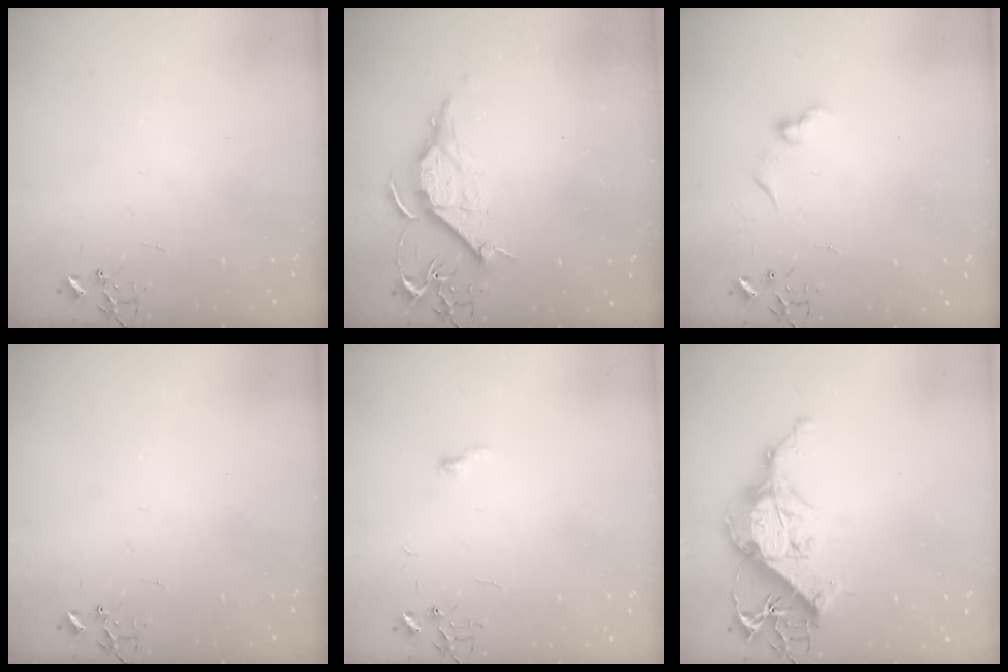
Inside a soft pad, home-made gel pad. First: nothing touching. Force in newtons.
{"total": 10.7, "press": 10.7, "slide": 0.7}
{"total": 6.3, "press": 6.3, "slide": 0.5}
{"total": 0.0}
{"total": 3.5, "press": 3.5, "slide": 0.4}
{"total": 15.3, "press": 15.1, "slide": 2.1}